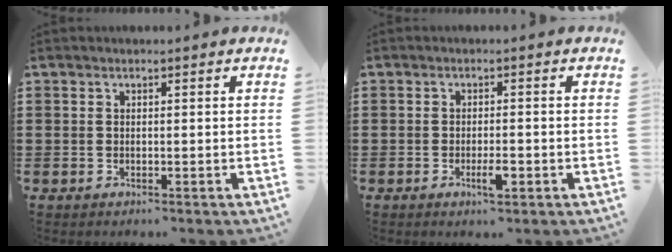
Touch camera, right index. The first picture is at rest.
{"total": 2.9, "force": [-1.3, 0.7, 2.5], "torque": [-0.050, -0.003, -0.024]}